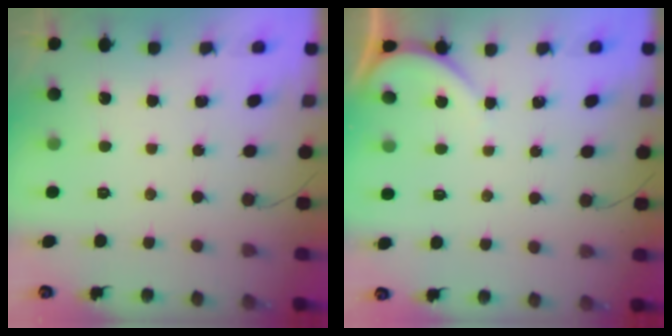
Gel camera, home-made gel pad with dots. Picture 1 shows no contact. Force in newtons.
{"total": 2.8, "press": 2.8, "slide": 0.3}